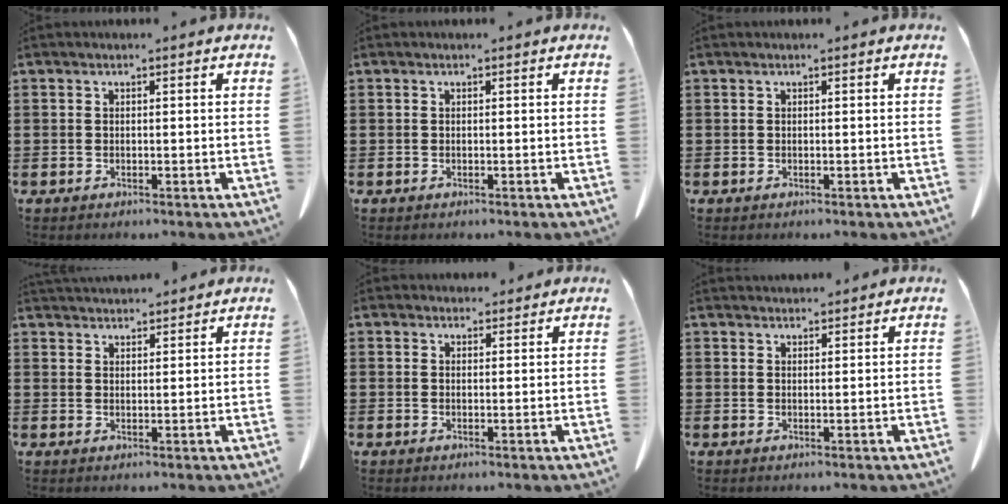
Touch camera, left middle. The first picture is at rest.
{"total": 0.0}
{"total": 0.0}
{"total": 2.9, "force": [2.9, 0.2, 0.0], "torque": [-0.008, -0.007, 0.056]}
{"total": 2.0, "force": [1.9, 0.6, 0.1], "torque": [0.002, -0.002, 0.035]}
{"total": 2.0, "force": [1.9, 0.2, 0.1], "torque": [-0.007, -0.001, 0.038]}